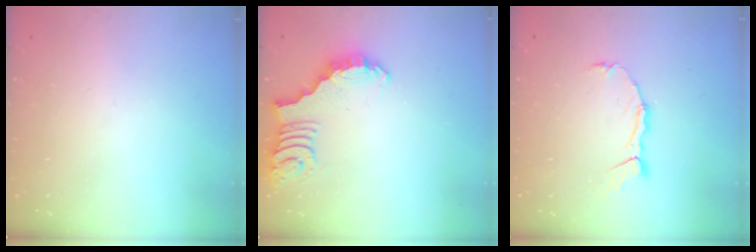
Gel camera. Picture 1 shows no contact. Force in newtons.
{"total": 2.5, "press": 2.5, "slide": 0.5}
{"total": 5.2, "press": 5.2, "slide": 0.4}